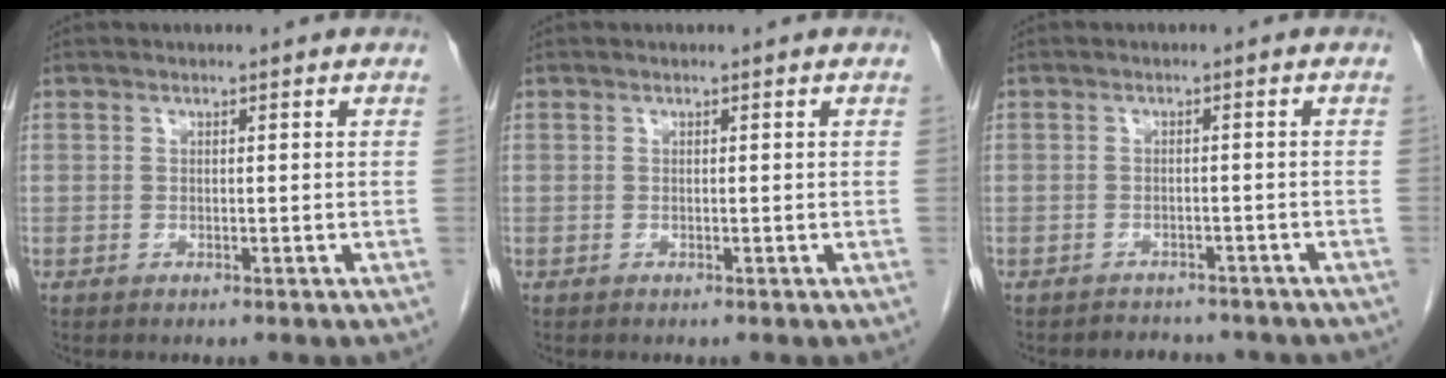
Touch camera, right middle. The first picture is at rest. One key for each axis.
{"total": 0.0}
{"total": 6.3, "fx": -5.6, "fy": 2.6, "fz": 1.2, "tx": -0.014, "ty": 0.004, "tz": -0.059}